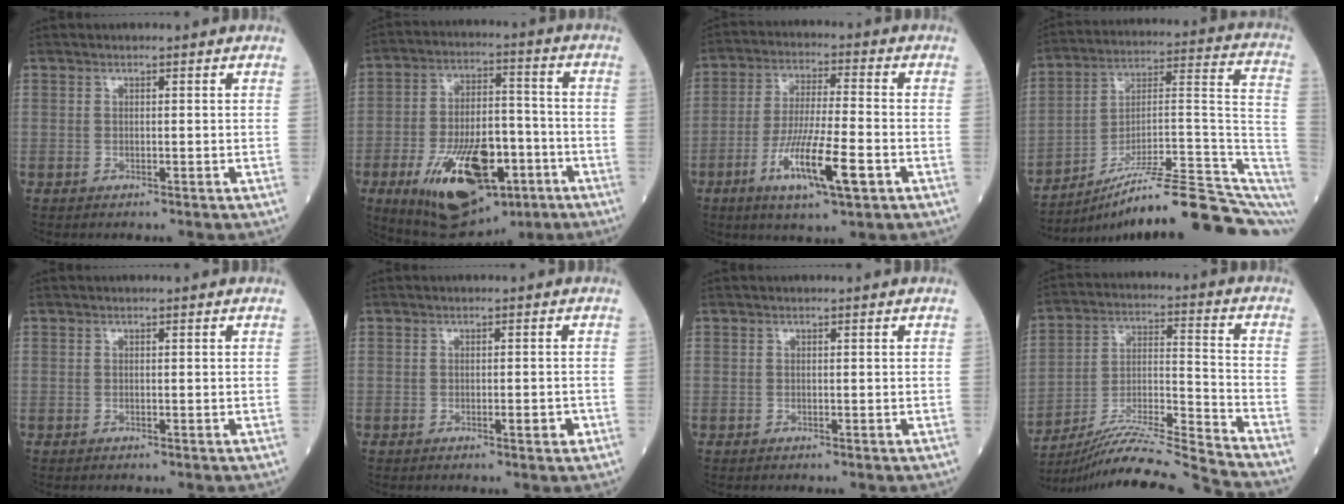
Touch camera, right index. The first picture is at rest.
{"total": 19.5, "force": [-8.5, 8.6, 15.3], "torque": [-0.270, -0.004, -0.125]}
{"total": 11.9, "force": [-4.7, 1.2, 10.9], "torque": [-0.206, -0.017, -0.083]}
{"total": 21.6, "force": [-15.8, 1.7, 14.6], "torque": [-0.144, 0.043, -0.242]}
{"total": 0.0}
{"total": 1.9, "force": [-0.6, 0.4, 1.7], "torque": [-0.026, -0.002, -0.008]}
{"total": 0.0}
{"total": 18.3, "force": [-17.2, -3.1, 5.3], "torque": [-0.093, -0.004, -0.294]}